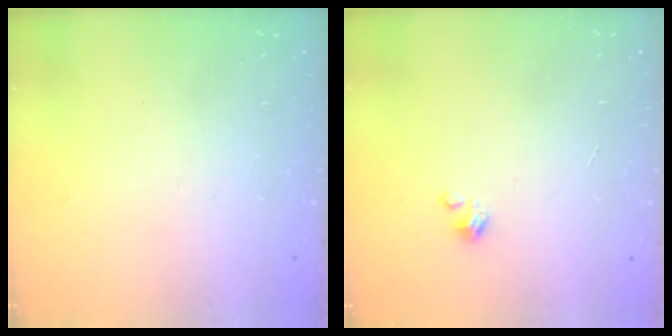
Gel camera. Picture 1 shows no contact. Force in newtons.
{"total": 2.0, "press": 1.9, "slide": 0.3}